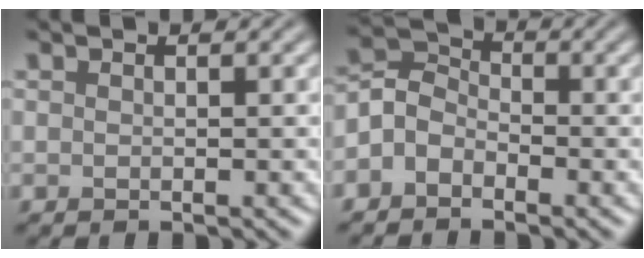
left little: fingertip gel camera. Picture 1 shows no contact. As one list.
[{"total": 2.8, "force": [-1.8, 1.8, 1.1], "torque": [-0.020, 0.013, -0.049]}]